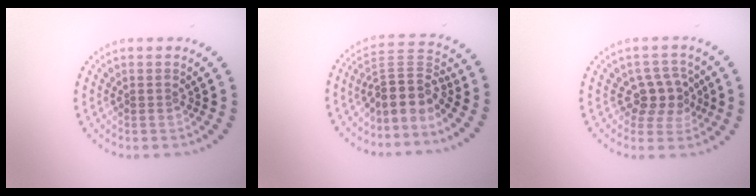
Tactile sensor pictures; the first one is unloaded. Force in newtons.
{"total": 4.2, "press": 3.1, "slide": 2.8}
{"total": 3.0, "press": 2.6, "slide": 1.4}